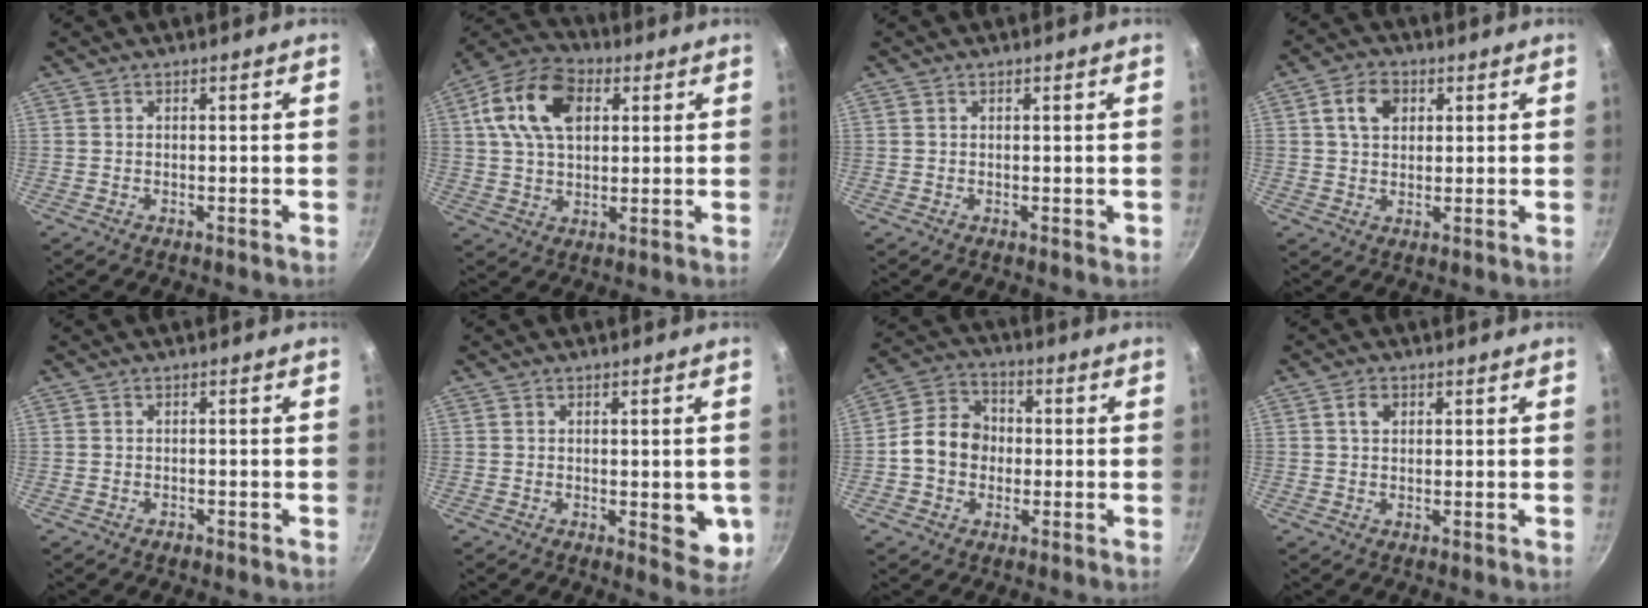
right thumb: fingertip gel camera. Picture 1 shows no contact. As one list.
[{"total": 15.1, "force": [4.2, 9.7, 10.7], "torque": [-0.178, 0.011, 0.059]}, {"total": 0.6, "force": [0.2, 0.4, 0.3], "torque": [-0.001, 0.002, 0.003]}, {"total": 6.3, "force": [2.0, 4.7, 3.8], "torque": [-0.049, 0.005, 0.029]}, {"total": 0.8, "force": [-0.6, 0.5, 0.3], "torque": [-0.007, 0.007, -0.008]}, {"total": 6.1, "force": [-0.6, 2.9, 5.3], "torque": [-0.047, -0.007, -0.005]}, {"total": 9.8, "force": [-0.8, 8.2, 5.4], "torque": [-0.065, 0.024, -0.033]}, {"total": 2.4, "force": [0.8, 1.7, 1.5], "torque": [-0.020, 0.002, 0.013]}]